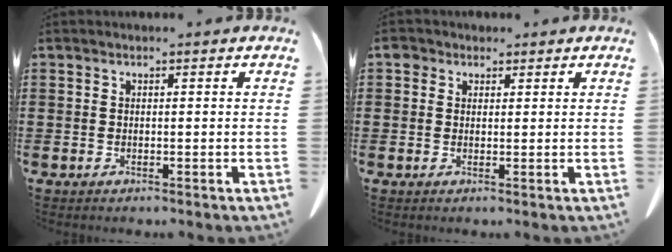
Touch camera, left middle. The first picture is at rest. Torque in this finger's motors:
{"motor_torque": [0.05, 0.00, 0.00, 0.01]}